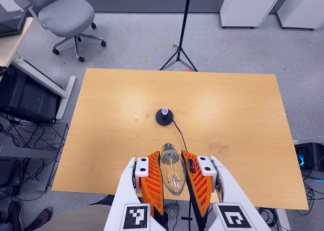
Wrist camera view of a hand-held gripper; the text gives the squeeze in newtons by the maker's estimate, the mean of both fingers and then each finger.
{"total": 20.8, "left": 22.7, "right": 18.8}